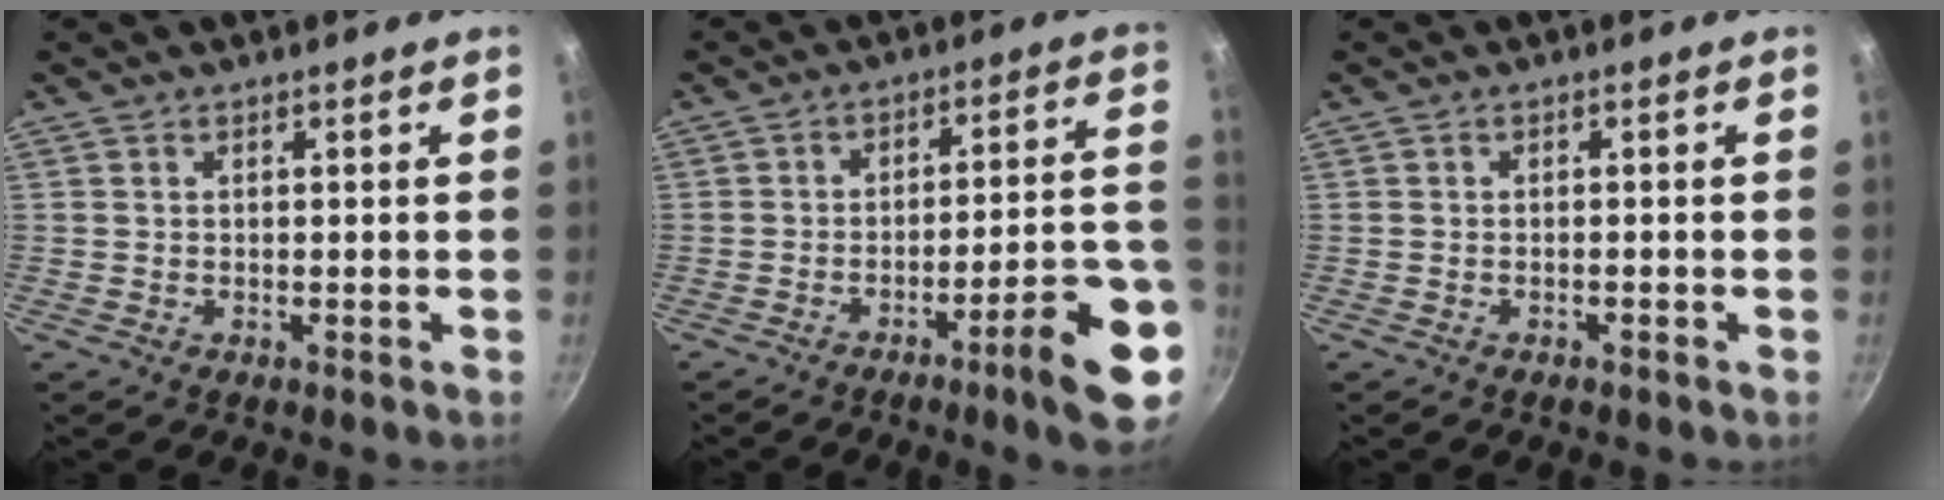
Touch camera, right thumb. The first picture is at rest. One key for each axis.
{"total": 13.2, "fx": -6.8, "fy": 2.4, "fz": 11.0, "tx": -0.134, "ty": 0.050, "tz": -0.093}
{"total": 0.7, "fx": -0.5, "fy": 0.1, "fz": 0.4, "tx": -0.013, "ty": 0.006, "tz": -0.008}